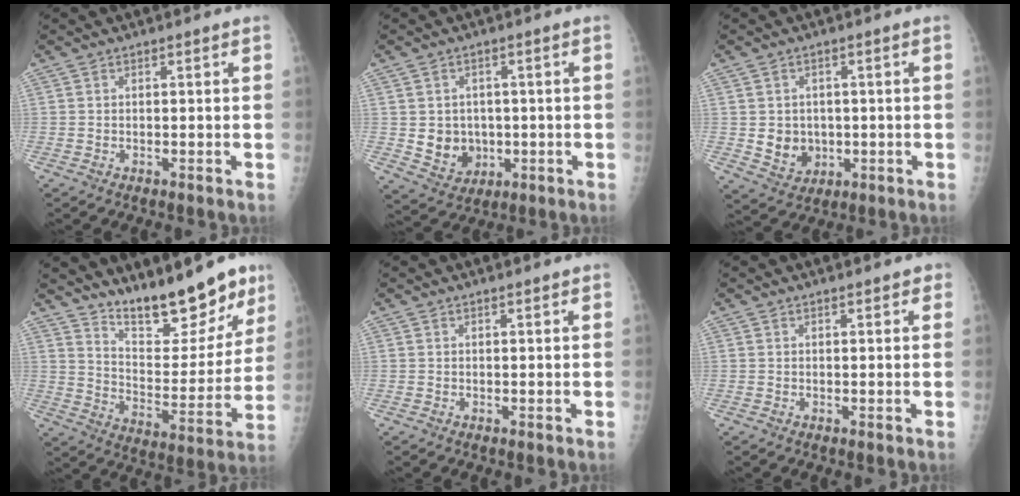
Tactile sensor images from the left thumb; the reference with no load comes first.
{"total": 7.5, "force": [-0.3, 6.5, 3.7], "torque": [-0.027, -0.002, 0.012]}
{"total": 6.5, "force": [-0.3, 5.6, 3.3], "torque": [-0.027, -0.002, 0.011]}
{"total": 18.3, "force": [14.0, 6.2, 10.0], "torque": [-0.102, -0.099, 0.224]}
{"total": 0.7, "force": [0.6, 0.2, 0.4], "torque": [-0.005, -0.001, 0.008]}
{"total": 1.6, "force": [1.1, 0.8, 0.9], "torque": [-0.001, -0.002, 0.010]}